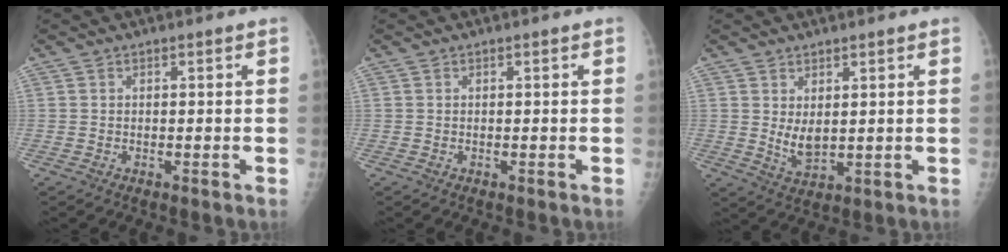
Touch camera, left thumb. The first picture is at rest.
{"total": 0.0}
{"total": 4.7, "force": [1.3, 2.4, 3.8], "torque": [-0.060, -0.021, 0.033]}